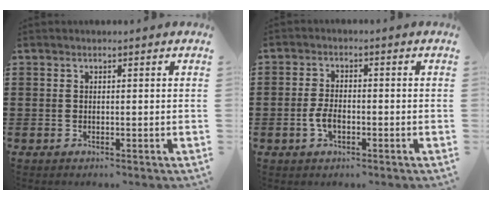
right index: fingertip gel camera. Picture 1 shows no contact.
{"total": 3.4, "force": [-1.1, 1.7, 2.8], "torque": [-0.065, -0.002, -0.023]}